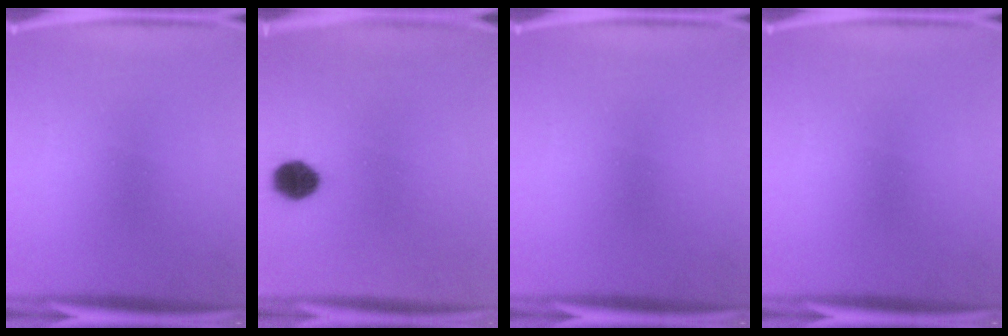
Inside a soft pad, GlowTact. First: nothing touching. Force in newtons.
{"total": 5.6}
{"total": 0.0}
{"total": 0.0}